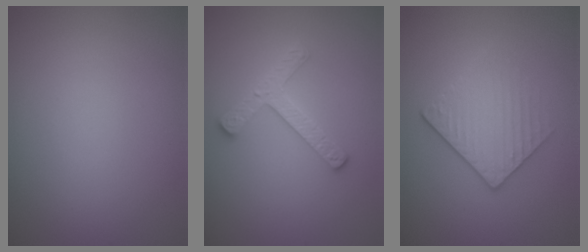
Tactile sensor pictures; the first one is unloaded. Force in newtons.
{"total": 2.7, "press": 2.6, "slide": 0.5}
{"total": 3.1, "press": 2.9, "slide": 1.2}